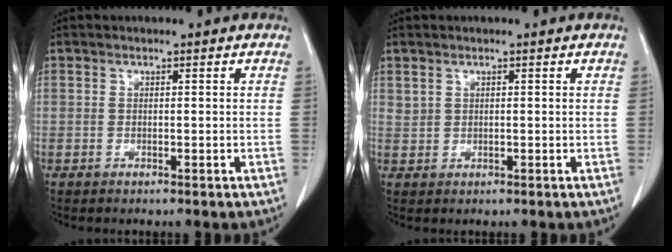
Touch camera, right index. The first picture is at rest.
{"total": 1.0, "force": [0.9, 0.5, 0.2], "torque": [0.002, 0.000, 0.017]}